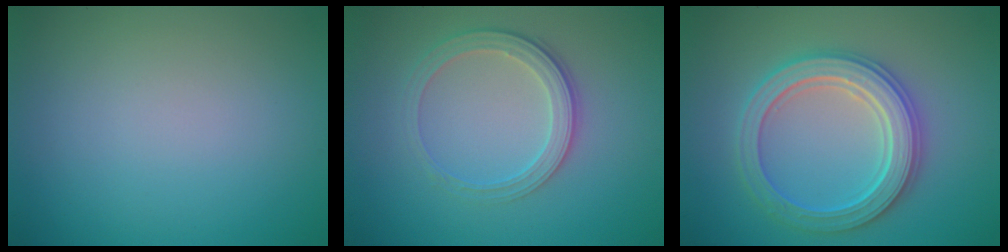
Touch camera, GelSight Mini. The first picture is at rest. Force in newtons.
{"total": 2.8, "press": 2.7, "slide": 0.9}
{"total": 5.4, "press": 5.3, "slide": 1.0}